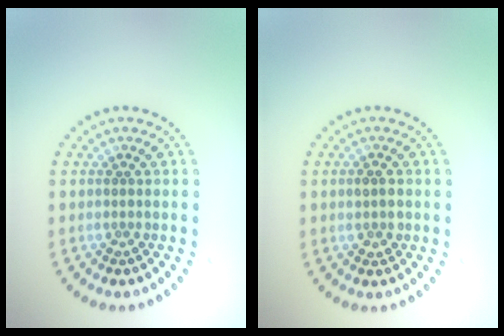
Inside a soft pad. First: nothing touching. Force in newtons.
{"total": 1.4, "press": 1.4, "slide": 0.1}